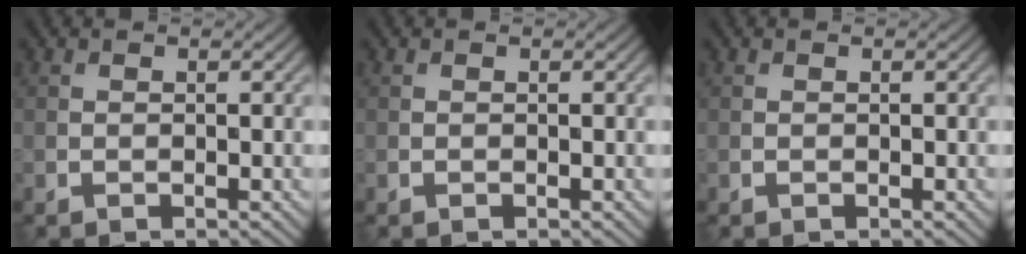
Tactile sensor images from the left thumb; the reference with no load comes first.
{"total": 0.0}
{"total": 0.0}